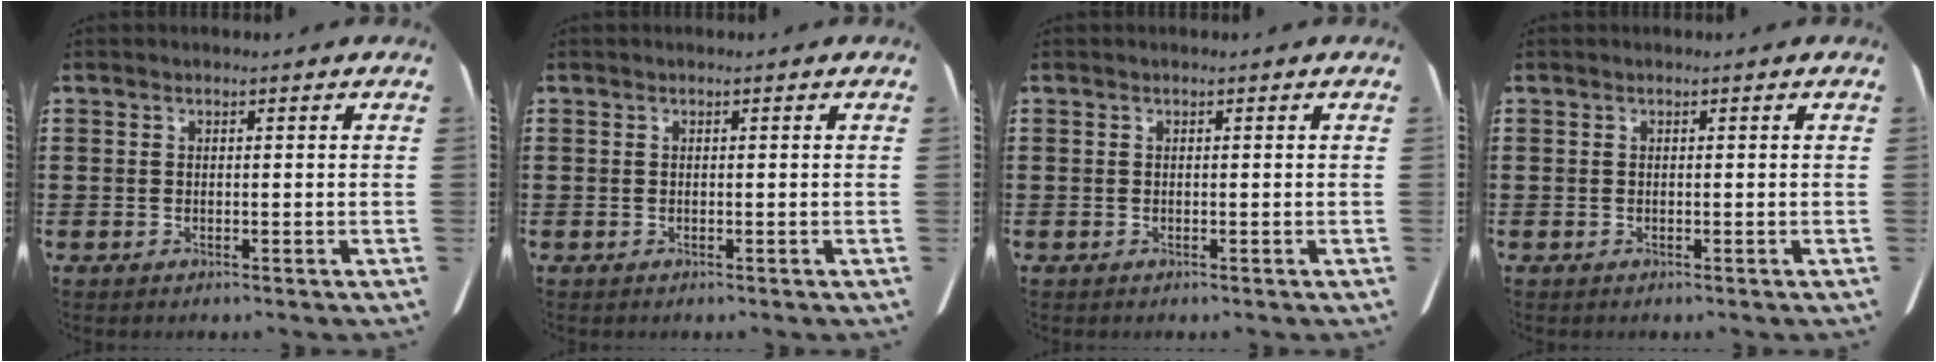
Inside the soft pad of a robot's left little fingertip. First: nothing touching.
{"total": 0.0}
{"total": 0.0}
{"total": 0.0}